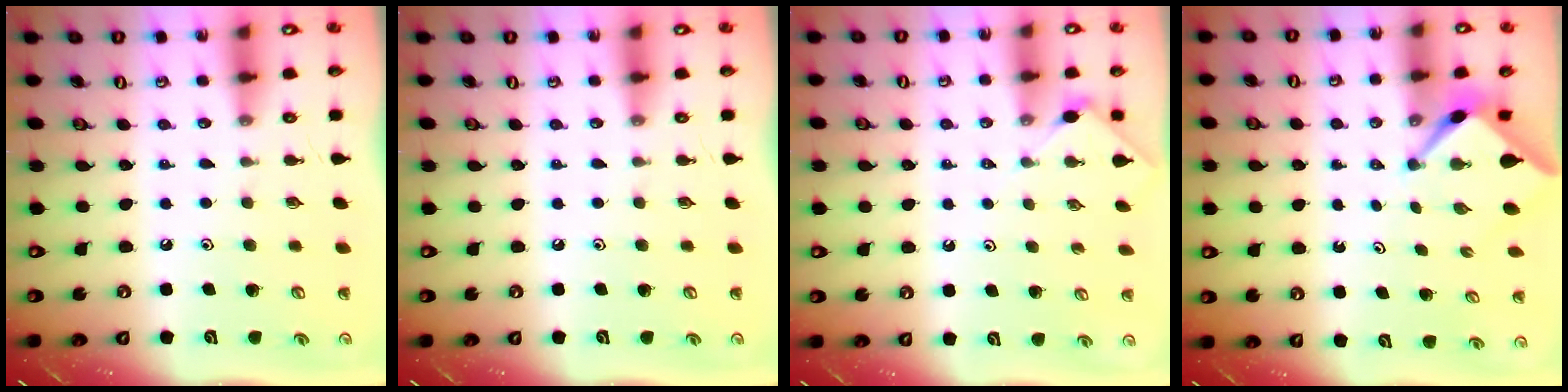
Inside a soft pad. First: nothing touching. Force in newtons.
{"total": 0.0}
{"total": 3.6, "press": 3.6, "slide": 0.6}
{"total": 2.7, "press": 2.7, "slide": 0.3}